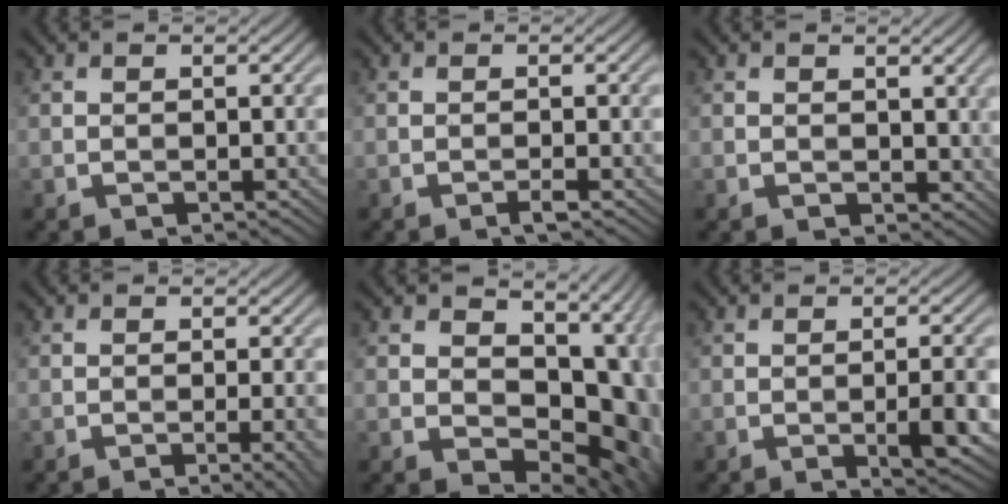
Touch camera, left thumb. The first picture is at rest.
{"total": 0.9, "force": [-0.6, 0.0, 0.7], "torque": [-0.012, 0.002, -0.014]}
{"total": 1.7, "force": [0.8, 1.2, 0.8], "torque": [-0.016, -0.004, 0.017]}
{"total": 3.2, "force": [-1.0, 0.6, 3.0], "torque": [-0.039, 0.005, -0.020]}
{"total": 14.4, "force": [0.8, 9.1, 11.1], "torque": [-0.140, -0.021, 0.031]}
{"total": 4.4, "force": [-1.2, 0.8, 4.1], "torque": [-0.066, 0.003, -0.018]}